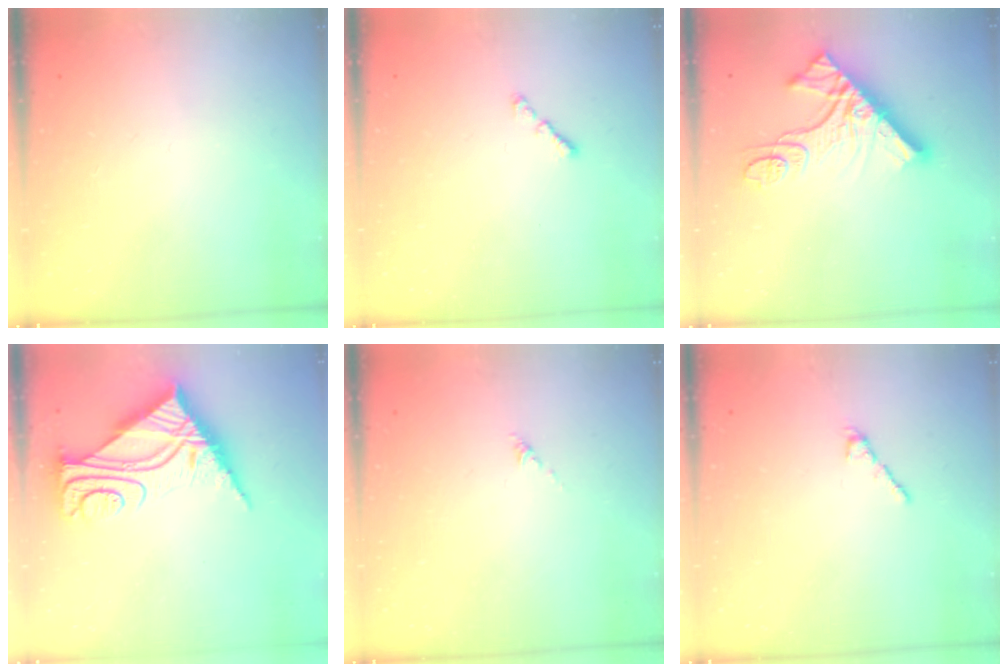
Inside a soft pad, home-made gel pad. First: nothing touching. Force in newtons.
{"total": 1.0, "press": 0.9, "slide": 0.5}
{"total": 14.8, "press": 14.7, "slide": 1.5}
{"total": 13.6, "press": 13.5, "slide": 1.4}
{"total": 0.0}
{"total": 2.2, "press": 2.2, "slide": 0.4}